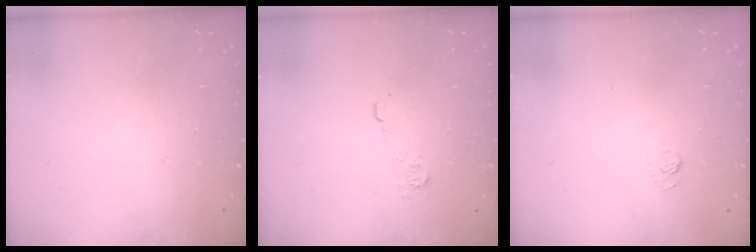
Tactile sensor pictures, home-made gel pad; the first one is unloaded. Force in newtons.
{"total": 6.4, "press": 6.4, "slide": 0.7}
{"total": 3.2, "press": 2.9, "slide": 1.4}